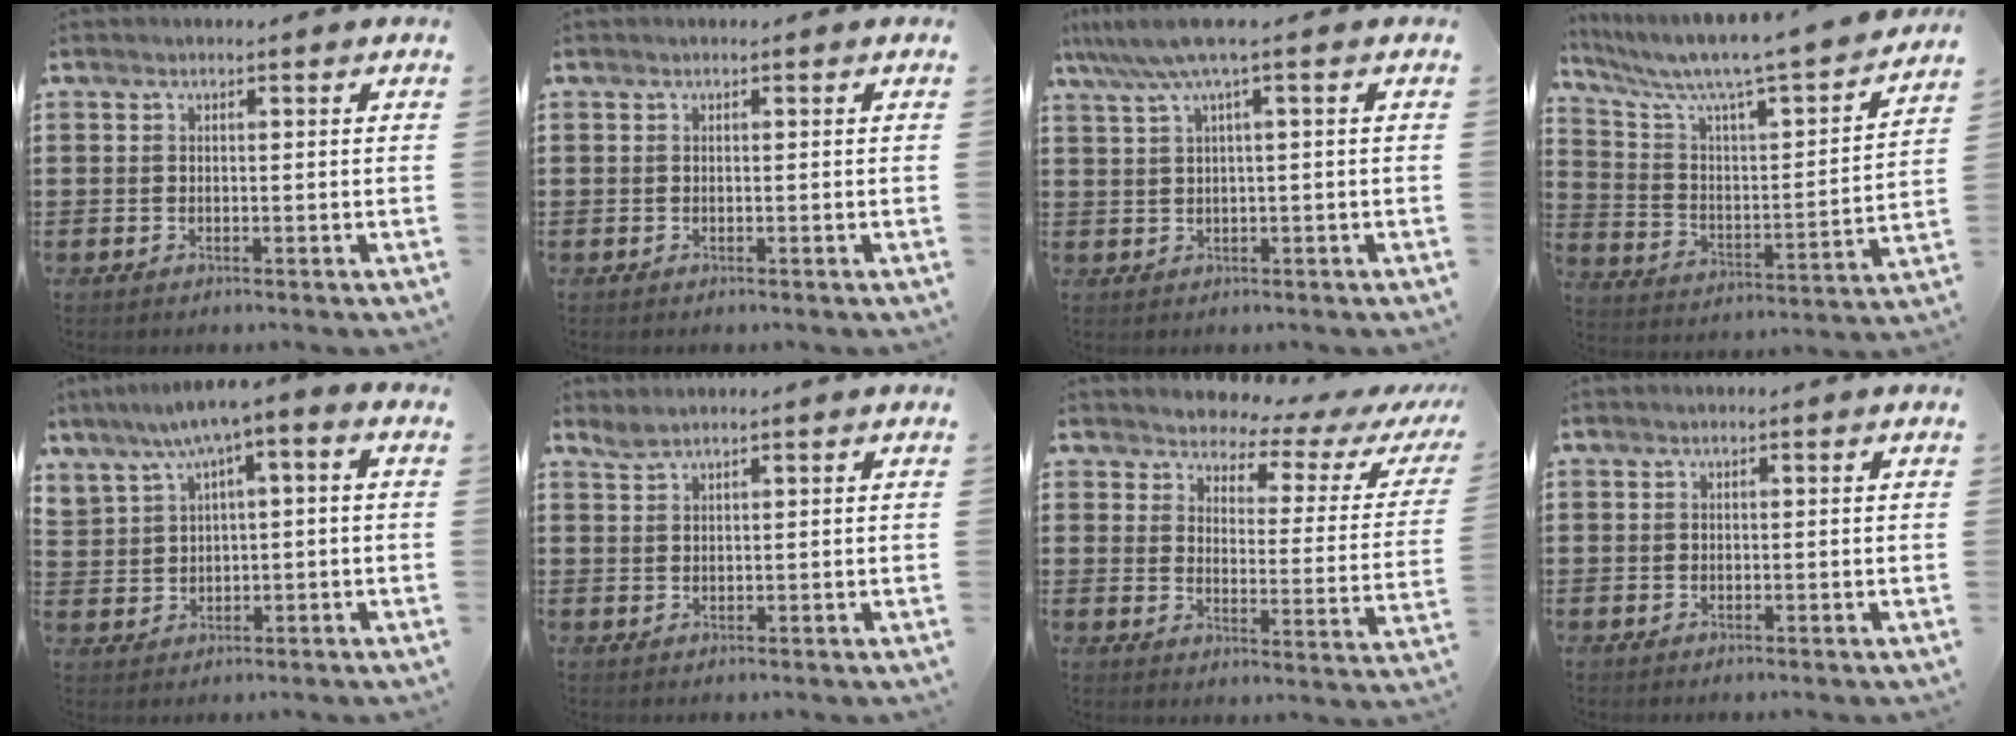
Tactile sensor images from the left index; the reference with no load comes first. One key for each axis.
{"total": 0.0}
{"total": 4.9, "fx": 1.8, "fy": -0.4, "fz": 4.6, "tx": -0.099, "ty": -0.008, "tz": 0.027}
{"total": 6.7, "fx": 6.0, "fy": 0.3, "fz": 3.1, "tx": -0.090, "ty": -0.058, "tz": 0.093}
{"total": 4.4, "fx": 1.6, "fy": 1.7, "fz": 3.7, "tx": -0.075, "ty": -0.011, "tz": 0.020}
{"total": 1.5, "fx": 1.3, "fy": 0.0, "fz": 0.7, "tx": -0.016, "ty": -0.001, "tz": 0.025}
{"total": 3.4, "fx": 3.2, "fy": 0.9, "fz": 0.7, "tx": -0.030, "ty": -0.031, "tz": 0.047}
{"total": 0.0}